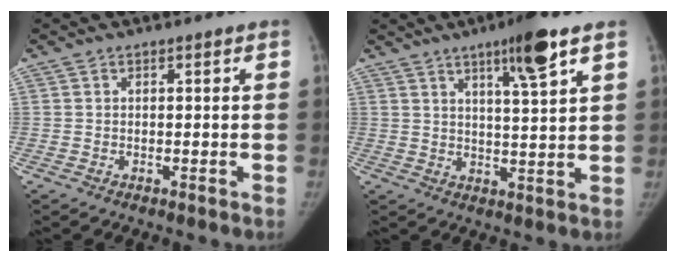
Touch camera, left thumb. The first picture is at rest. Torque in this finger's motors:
{"motor_torque": [0.92, -0.18, 0.99, -0.90, 0.30]}